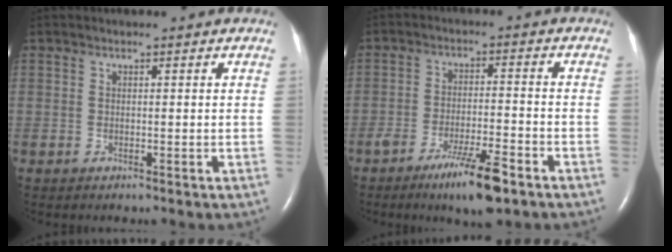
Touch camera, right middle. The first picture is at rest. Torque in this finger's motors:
{"motor_torque": [0.99, -0.92, 0.17, 0.10]}